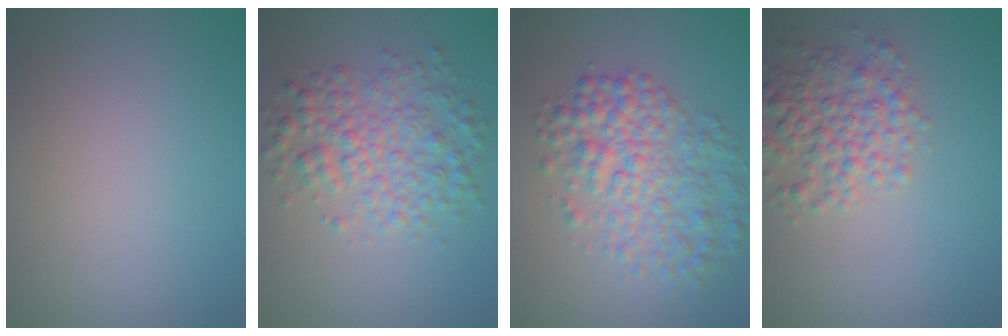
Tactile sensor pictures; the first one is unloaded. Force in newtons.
{"total": 4.9, "press": 4.9, "slide": 0.0}
{"total": 6.1, "press": 6.1, "slide": 0.1}
{"total": 4.7, "press": 4.7, "slide": 0.1}